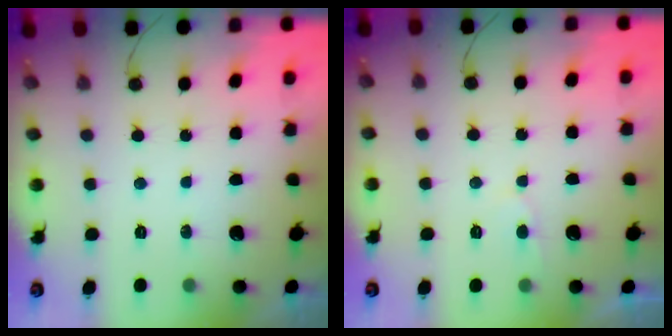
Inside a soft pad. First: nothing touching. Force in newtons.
{"total": 6.1, "press": 6.0, "slide": 0.6}